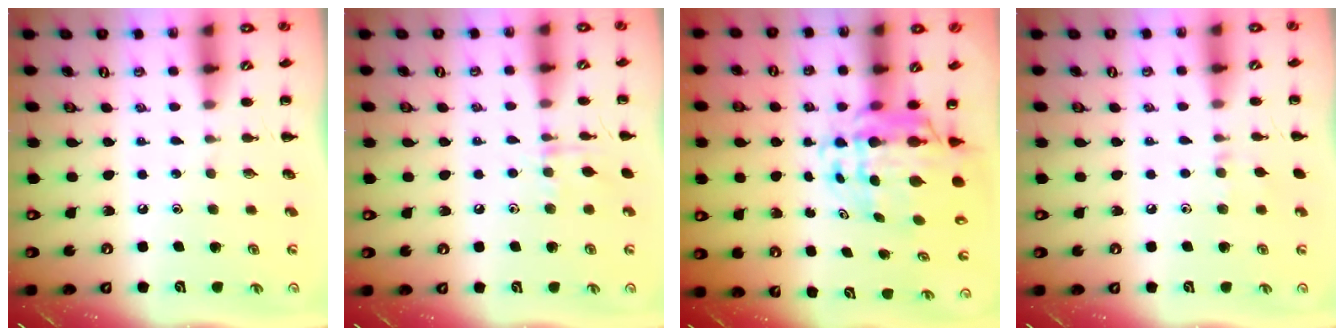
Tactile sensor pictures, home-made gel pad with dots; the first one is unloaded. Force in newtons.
{"total": 6.4, "press": 6.4, "slide": 0.9}
{"total": 9.2, "press": 8.8, "slide": 2.8}
{"total": 5.4, "press": 5.1, "slide": 2.0}